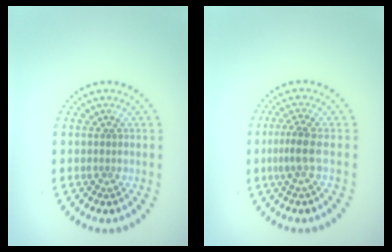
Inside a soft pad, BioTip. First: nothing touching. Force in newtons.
{"total": 2.2, "press": 1.6, "slide": 1.5}